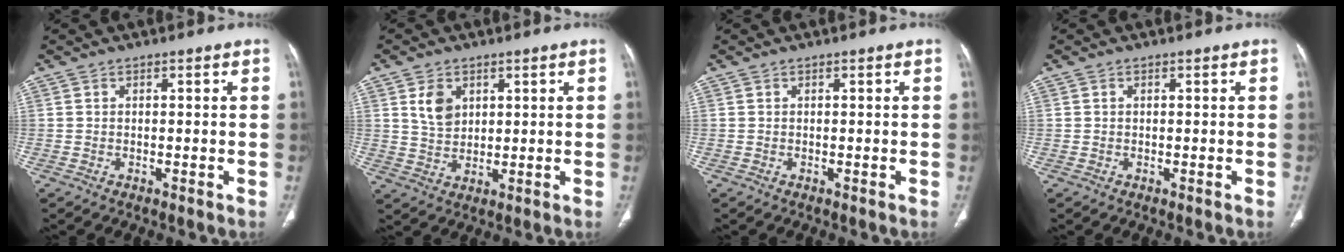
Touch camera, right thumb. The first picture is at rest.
{"total": 5.3, "force": [2.2, 3.7, 3.1], "torque": [-0.043, -0.015, 0.048]}
{"total": 0.0}
{"total": 0.0}